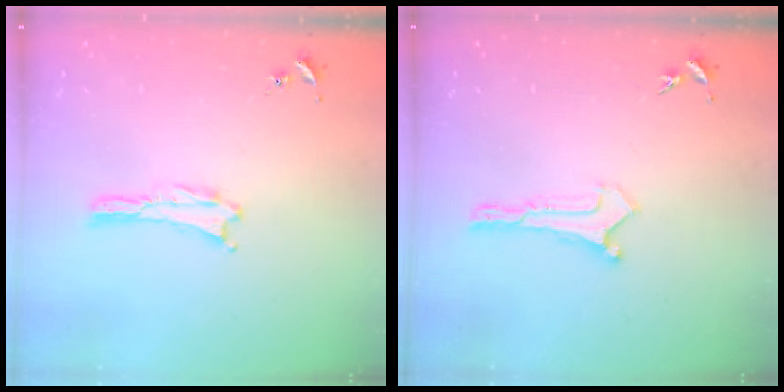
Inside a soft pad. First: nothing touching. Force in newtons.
{"total": 0.0}